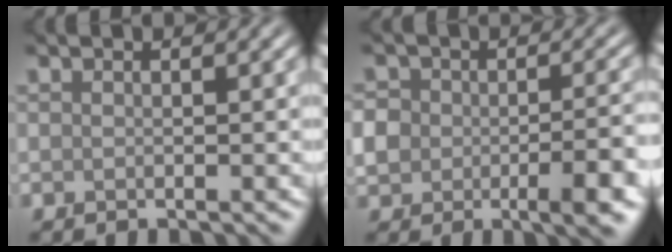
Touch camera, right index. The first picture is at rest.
{"total": 6.5, "force": [-2.3, 4.0, 4.7], "torque": [-0.069, -0.002, -0.044]}